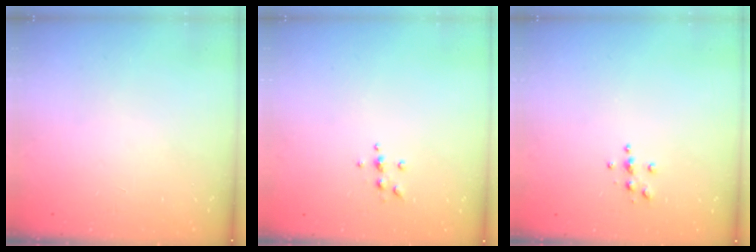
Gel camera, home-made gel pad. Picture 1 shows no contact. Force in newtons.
{"total": 5.7, "press": 5.7, "slide": 0.5}
{"total": 3.8, "press": 3.8, "slide": 0.4}